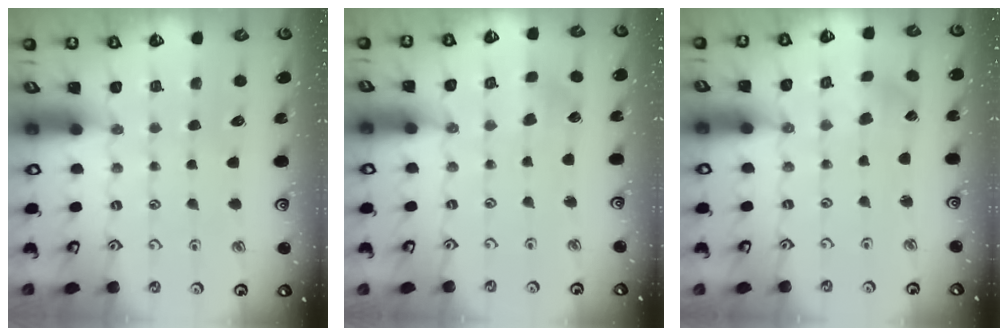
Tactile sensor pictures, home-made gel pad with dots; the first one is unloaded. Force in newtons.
{"total": 2.7, "press": 2.7, "slide": 0.4}
{"total": 1.2, "press": 1.2, "slide": 0.2}